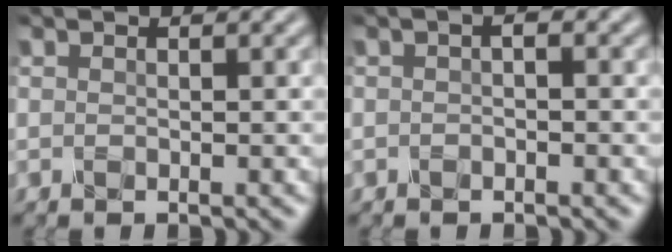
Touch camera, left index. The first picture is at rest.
{"total": 2.4, "force": [0.7, 1.3, 1.9], "torque": [-0.015, 0.027, -0.012]}